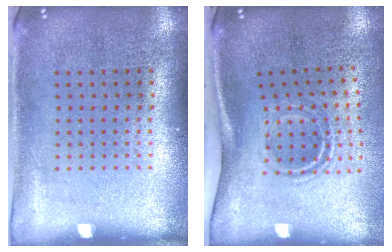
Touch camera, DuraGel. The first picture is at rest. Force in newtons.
{"total": 1.8, "press": 1.1, "slide": 1.4}